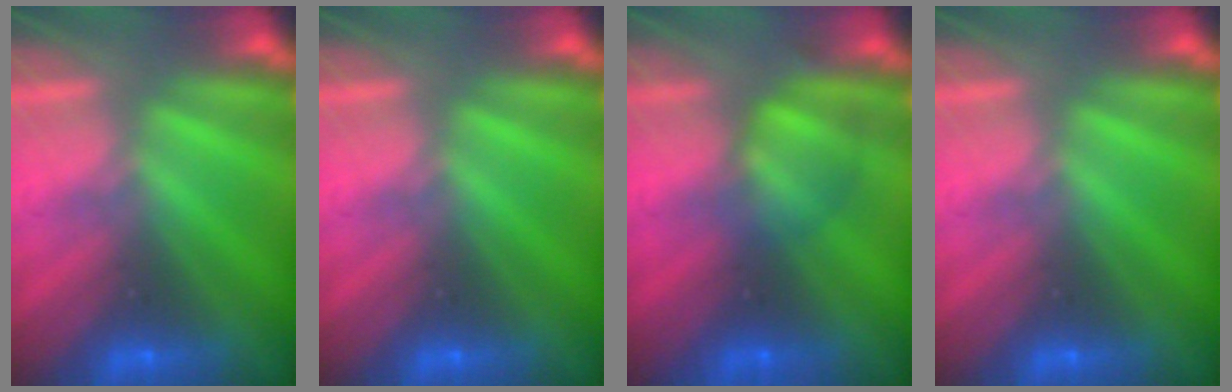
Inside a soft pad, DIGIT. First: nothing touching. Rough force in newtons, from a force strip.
{"total": 0.0}
{"total": 2.5}
{"total": 0.0}